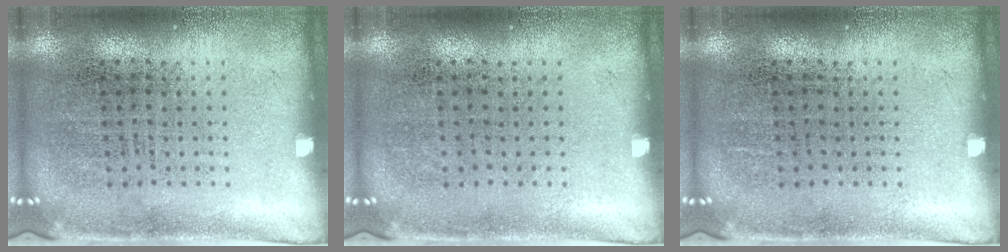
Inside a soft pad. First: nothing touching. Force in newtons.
{"total": 0.0}
{"total": 0.0}